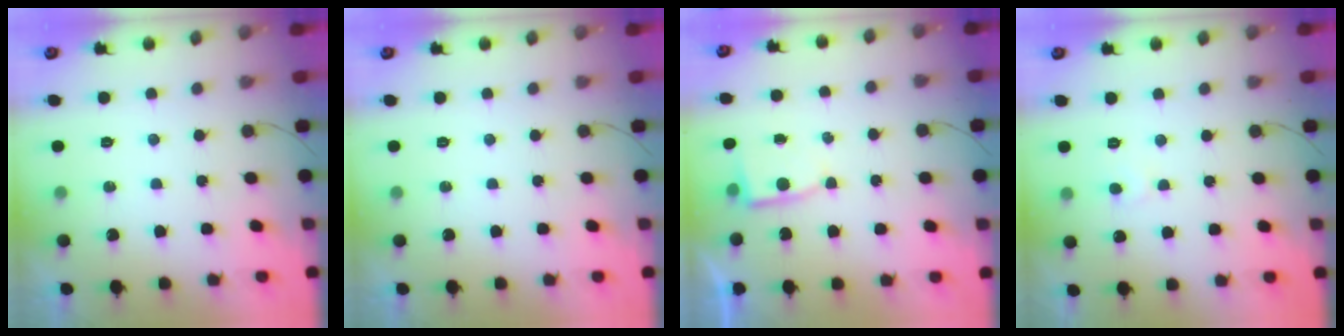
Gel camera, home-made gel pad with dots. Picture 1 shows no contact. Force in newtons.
{"total": 0.0}
{"total": 2.8, "press": 2.8, "slide": 0.3}
{"total": 3.7, "press": 3.7, "slide": 0.5}